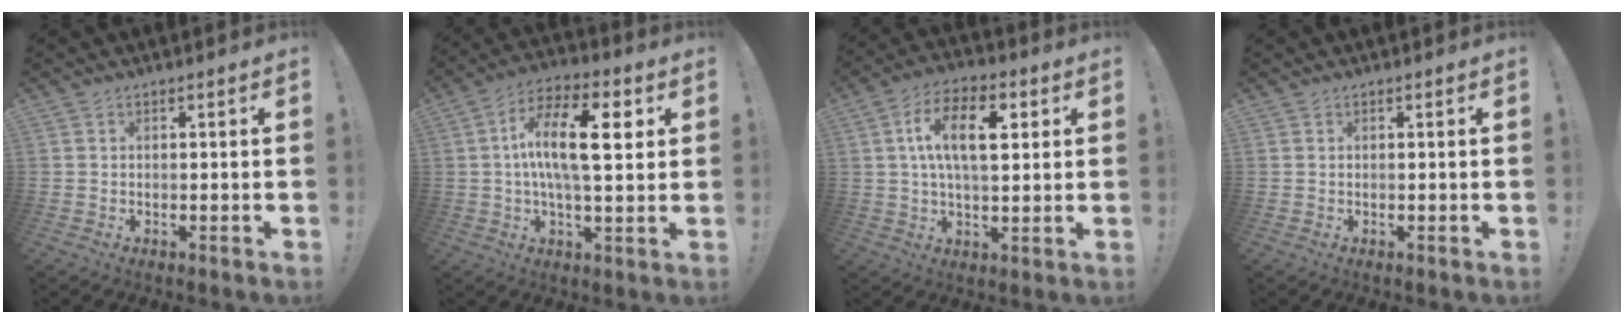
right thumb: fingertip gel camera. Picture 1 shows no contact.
{"total": 16.5, "force": [2.5, 6.4, 15.0], "torque": [-0.250, 0.004, 0.030]}
{"total": 14.4, "force": [3.5, 7.4, 11.9], "torque": [-0.197, 0.010, 0.057]}
{"total": 0.0}